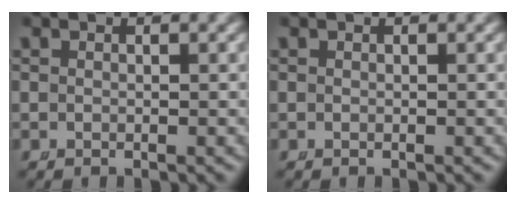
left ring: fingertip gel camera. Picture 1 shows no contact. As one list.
[{"total": 0.0}]